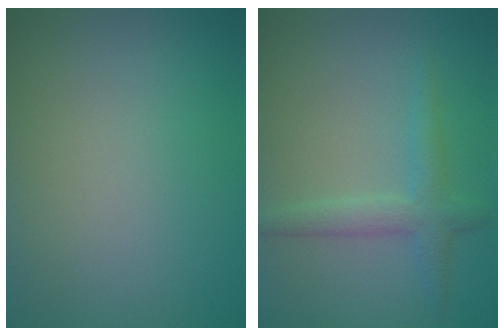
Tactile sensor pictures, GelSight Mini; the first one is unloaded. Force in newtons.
{"total": 2.5, "press": 2.5, "slide": 0.1}